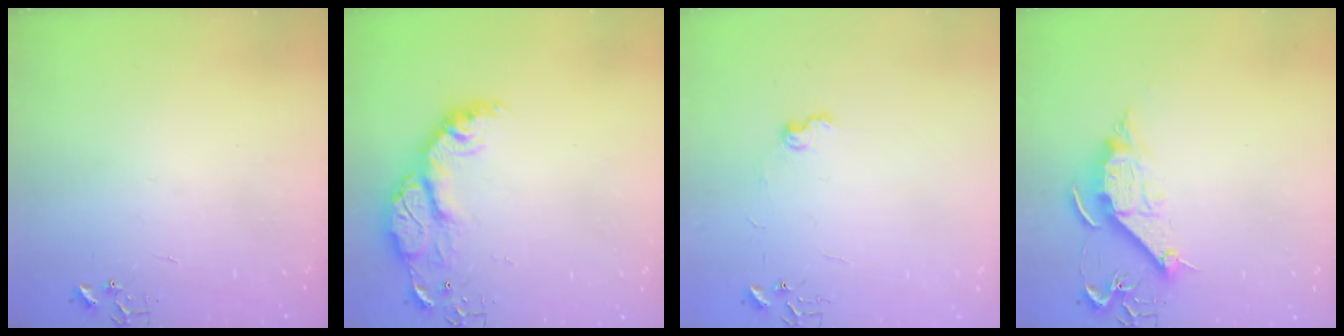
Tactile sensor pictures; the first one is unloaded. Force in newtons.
{"total": 16.7, "press": 16.7, "slide": 1.3}
{"total": 7.6, "press": 7.5, "slide": 0.7}
{"total": 10.9, "press": 10.9, "slide": 0.7}